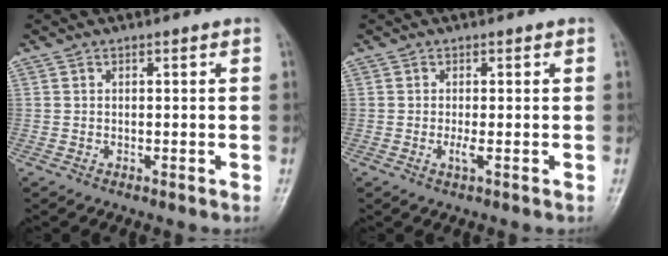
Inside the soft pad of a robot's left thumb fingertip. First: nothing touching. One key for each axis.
{"total": 1.5, "fx": -0.3, "fy": 0.2, "fz": 1.4, "tx": -0.031, "ty": -0.004, "tz": -0.005}